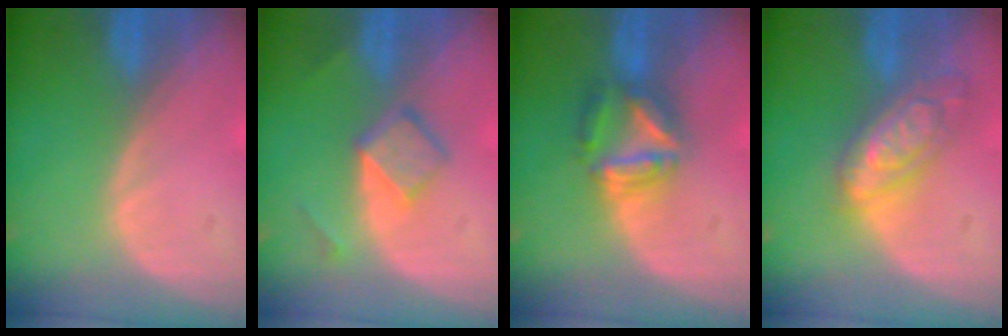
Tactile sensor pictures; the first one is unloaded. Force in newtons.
{"total": 4.3, "press": 4.3, "slide": 0.6}
{"total": 6.2, "press": 6.0, "slide": 1.5}
{"total": 7.5, "press": 7.5, "slide": 0.5}